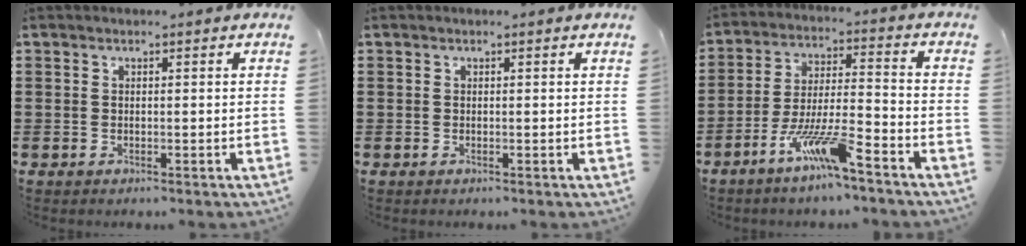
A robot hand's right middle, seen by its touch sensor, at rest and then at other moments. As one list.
[{"total": 0.0}, {"total": 9.5, "force": [-6.4, 1.0, 6.9], "torque": [-0.149, -0.008, -0.127]}]